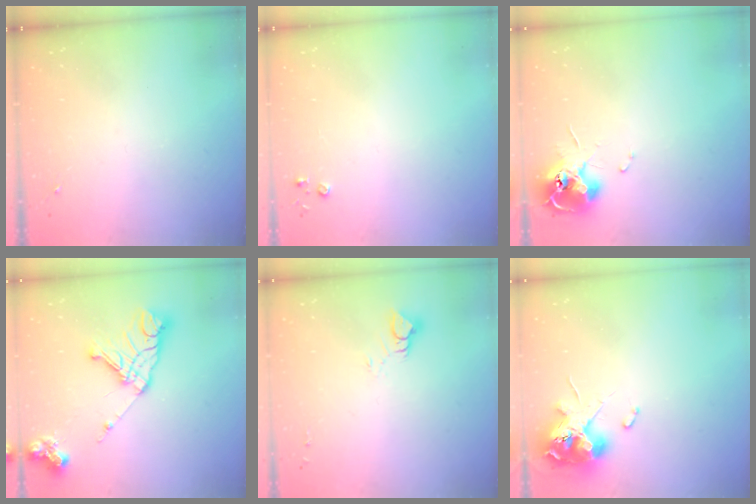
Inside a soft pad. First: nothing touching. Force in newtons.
{"total": 2.8, "press": 2.8, "slide": 0.3}
{"total": 11.7, "press": 11.7, "slide": 0.9}
{"total": 18.6, "press": 18.5, "slide": 2.1}
{"total": 4.5, "press": 4.5, "slide": 0.2}
{"total": 11.9, "press": 11.8, "slide": 1.5}